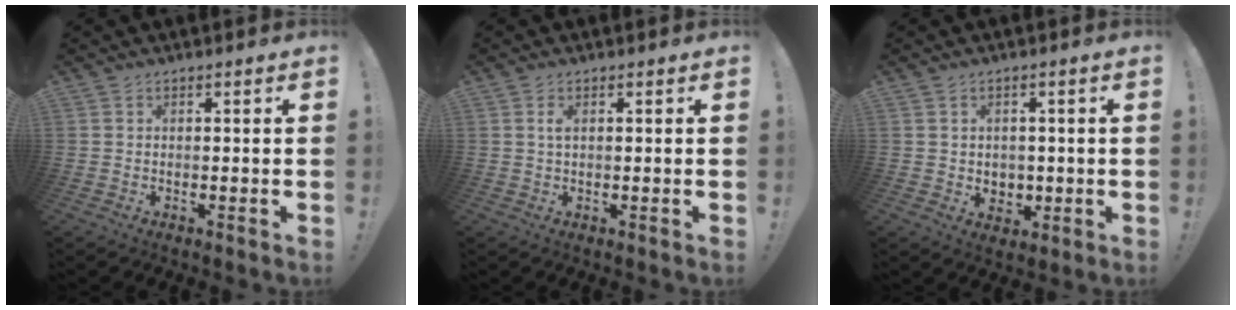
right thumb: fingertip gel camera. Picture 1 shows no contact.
{"total": 1.6, "force": [0.4, 0.6, 1.5], "torque": [-0.023, 0.001, 0.005]}
{"total": 3.9, "force": [1.2, 3.6, 1.0], "torque": [-0.003, -0.013, 0.023]}